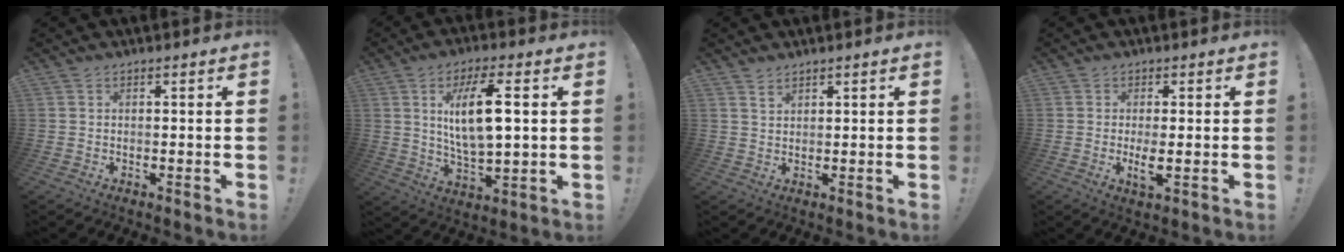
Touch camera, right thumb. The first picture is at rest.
{"total": 13.7, "force": [3.5, 4.6, 12.4], "torque": [-0.221, -0.007, 0.049]}
{"total": 1.8, "force": [1.6, 0.5, 0.6], "torque": [-0.013, -0.009, 0.029]}
{"total": 4.0, "force": [-0.3, 0.8, 3.9], "torque": [-0.076, -0.013, -0.006]}